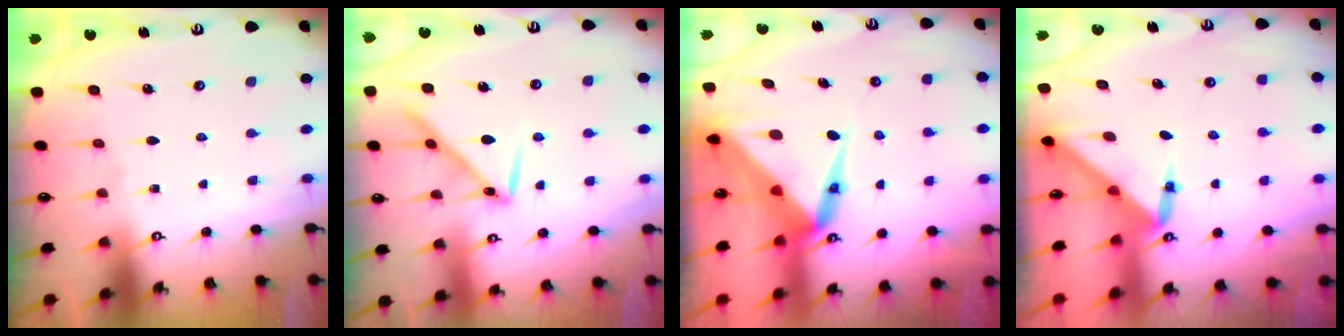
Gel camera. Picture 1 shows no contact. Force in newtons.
{"total": 9.4, "press": 9.3, "slide": 0.6}
{"total": 8.7, "press": 8.6, "slide": 0.5}
{"total": 2.9, "press": 2.9, "slide": 0.2}